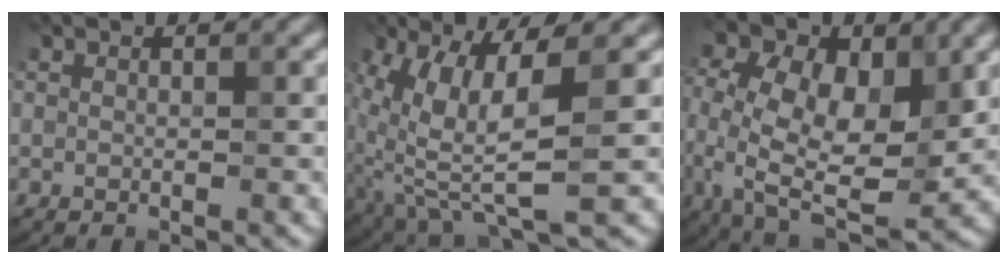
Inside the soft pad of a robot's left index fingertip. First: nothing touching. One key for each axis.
{"total": 7.4, "fx": -0.4, "fy": 2.2, "fz": 7.1, "tx": -0.162, "ty": -0.017, "tz": 0.009}
{"total": 10.6, "fx": -0.2, "fy": 6.7, "fz": 8.3, "tx": -0.167, "ty": -0.013, "tz": 0.004}